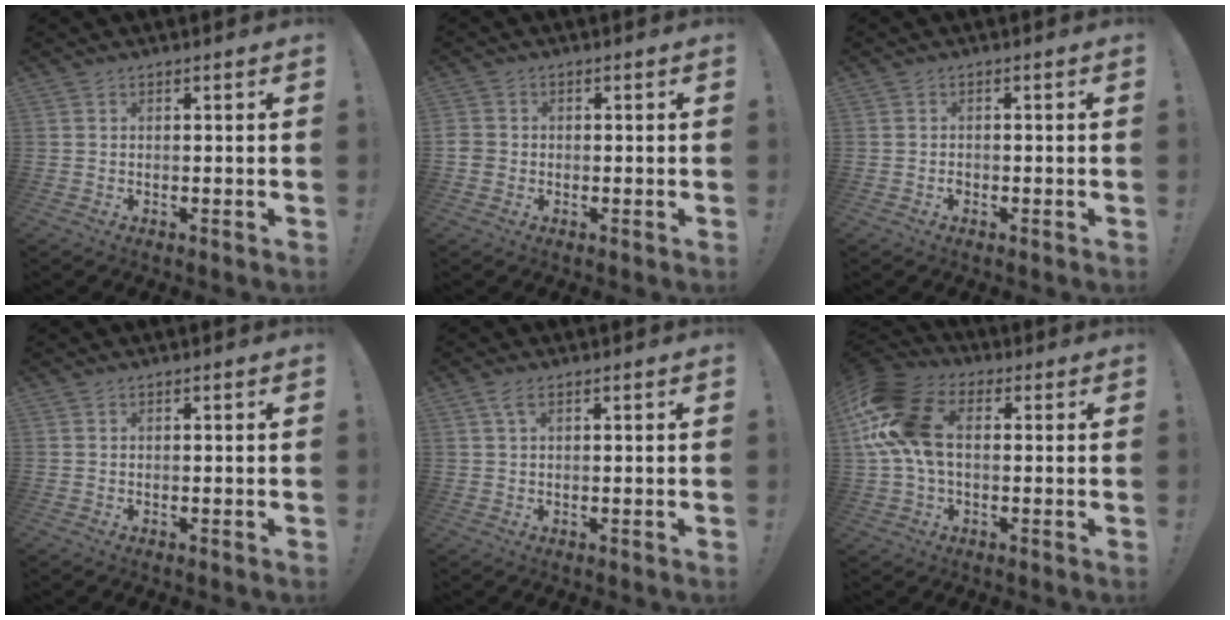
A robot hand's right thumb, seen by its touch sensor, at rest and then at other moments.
{"total": 2.8, "force": [-1.0, 2.4, 1.0], "torque": [-0.026, 0.007, -0.017]}
{"total": 0.9, "force": [-0.7, 0.5, 0.3], "torque": [0.002, -0.005, -0.014]}
{"total": 0.0}
{"total": 2.6, "force": [1.1, 1.0, 2.1], "torque": [-0.036, -0.001, 0.018]}
{"total": 16.9, "force": [2.9, 10.5, 12.9], "torque": [-0.263, 0.010, 0.056]}